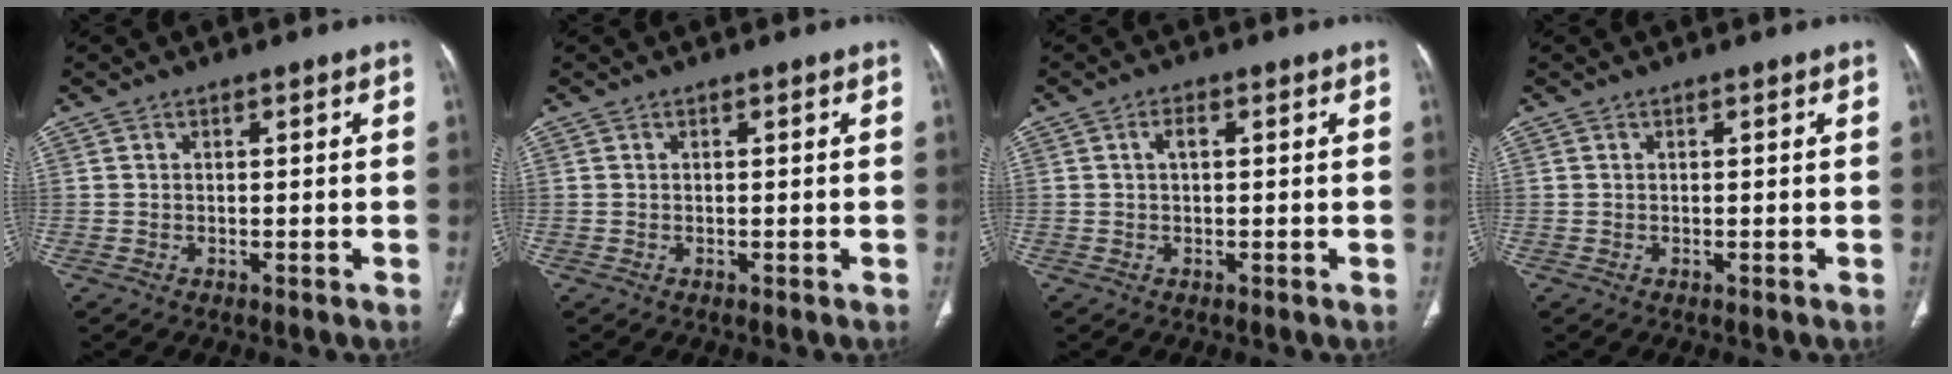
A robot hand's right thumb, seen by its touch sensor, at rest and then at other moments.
{"total": 0.0}
{"total": 2.0, "force": [0.5, 1.0, 1.7], "torque": [-0.034, 0.007, 0.010]}
{"total": 0.0}